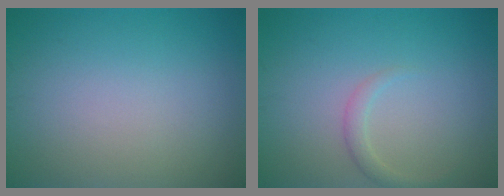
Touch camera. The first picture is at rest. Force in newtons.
{"total": 1.4, "press": 1.4, "slide": 0.1}